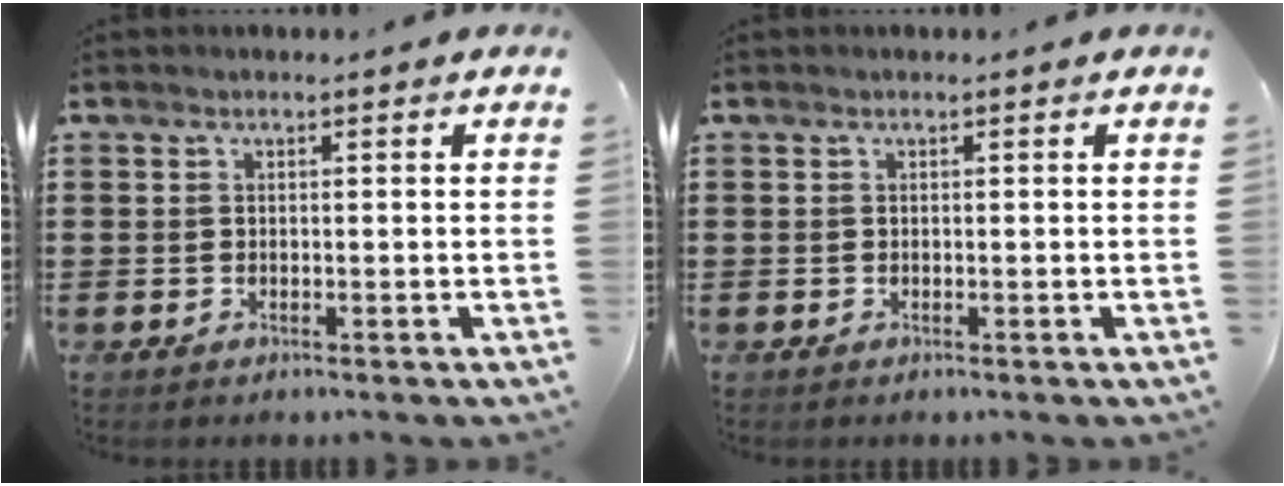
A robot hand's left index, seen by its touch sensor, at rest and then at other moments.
{"total": 0.0}